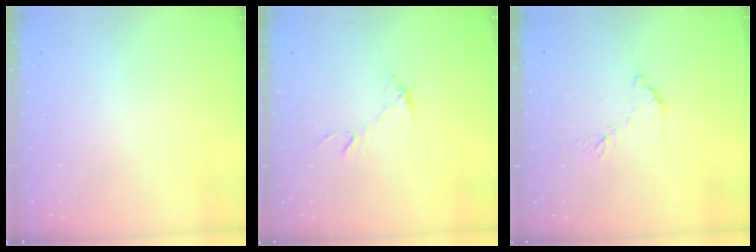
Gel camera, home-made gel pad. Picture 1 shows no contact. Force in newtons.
{"total": 7.6, "press": 7.6, "slide": 0.4}
{"total": 7.2, "press": 7.1, "slide": 0.4}